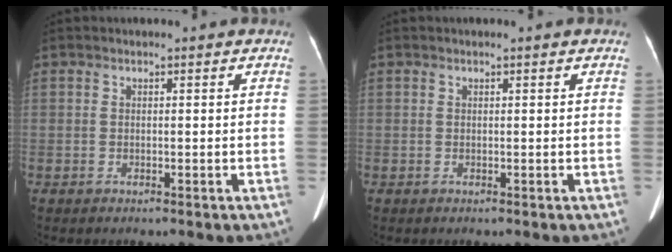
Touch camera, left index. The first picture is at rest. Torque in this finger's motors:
{"motor_torque": [0.02, 0.08, -0.11, -0.06]}